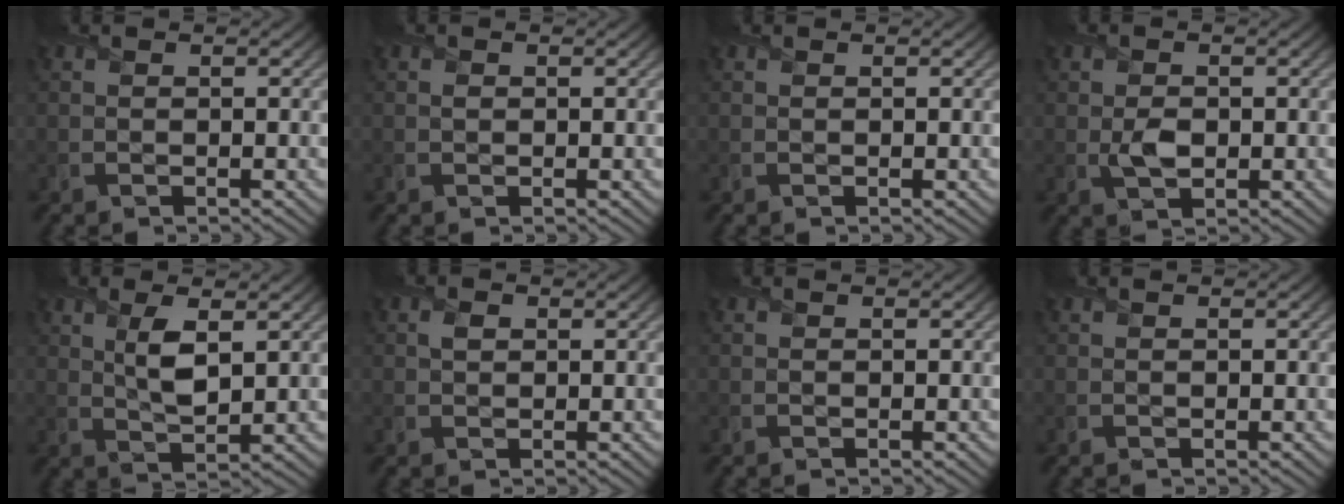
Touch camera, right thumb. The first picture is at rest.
{"total": 0.0}
{"total": 0.0}
{"total": 2.5, "force": [-0.3, 1.6, 1.9], "torque": [-0.044, -0.004, -0.005]}
{"total": 4.6, "force": [1.6, 1.7, 4.0], "torque": [-0.087, -0.001, 0.032]}
{"total": 1.1, "force": [0.4, 0.7, 0.7], "torque": [-0.019, 0.003, 0.003]}
{"total": 0.0}
{"total": 0.0}